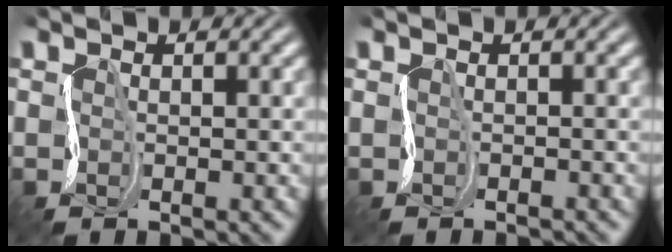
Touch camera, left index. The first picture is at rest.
{"total": 0.7, "force": [-0.4, 0.1, 0.5], "torque": [-0.012, -0.013, -0.016]}